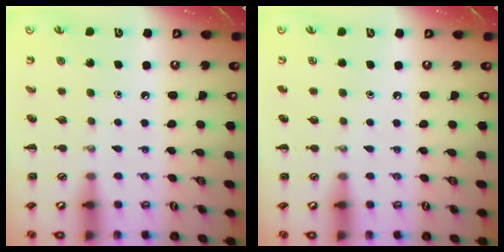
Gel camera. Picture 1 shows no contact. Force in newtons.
{"total": 0.0}